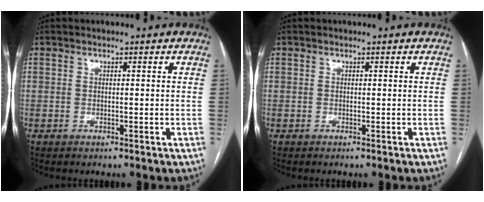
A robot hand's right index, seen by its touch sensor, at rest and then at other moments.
{"total": 0.0}